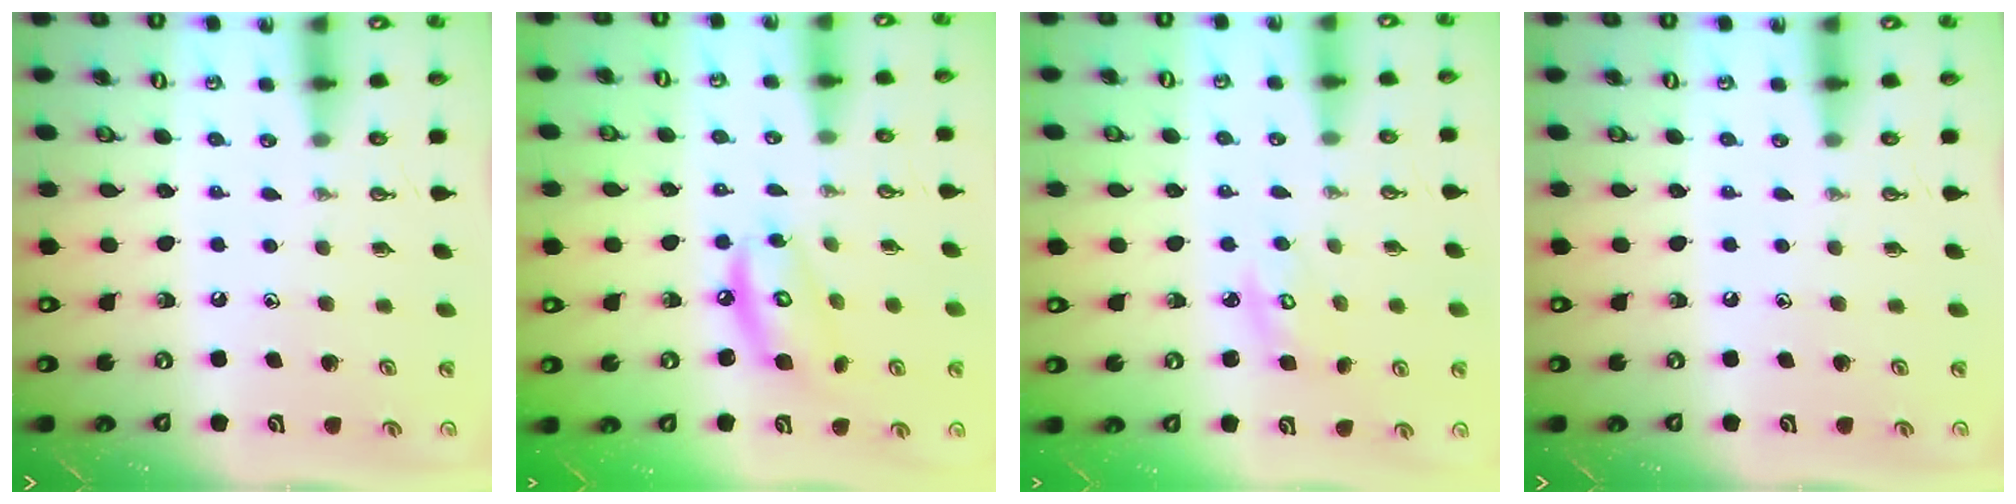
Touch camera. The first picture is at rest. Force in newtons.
{"total": 9.4, "press": 9.4, "slide": 0.8}
{"total": 3.0, "press": 3.0, "slide": 0.1}
{"total": 0.0}